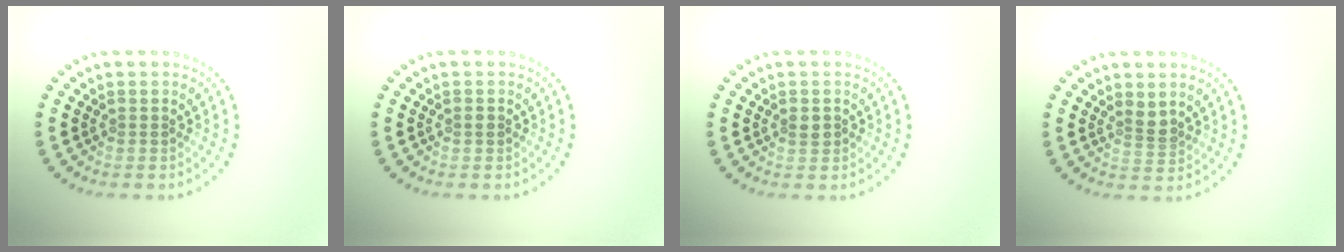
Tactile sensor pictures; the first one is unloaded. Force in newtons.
{"total": 0.6, "press": 0.6, "slide": 0.0}
{"total": 1.1, "press": 1.1, "slide": 0.1}
{"total": 1.7, "press": 1.3, "slide": 1.0}